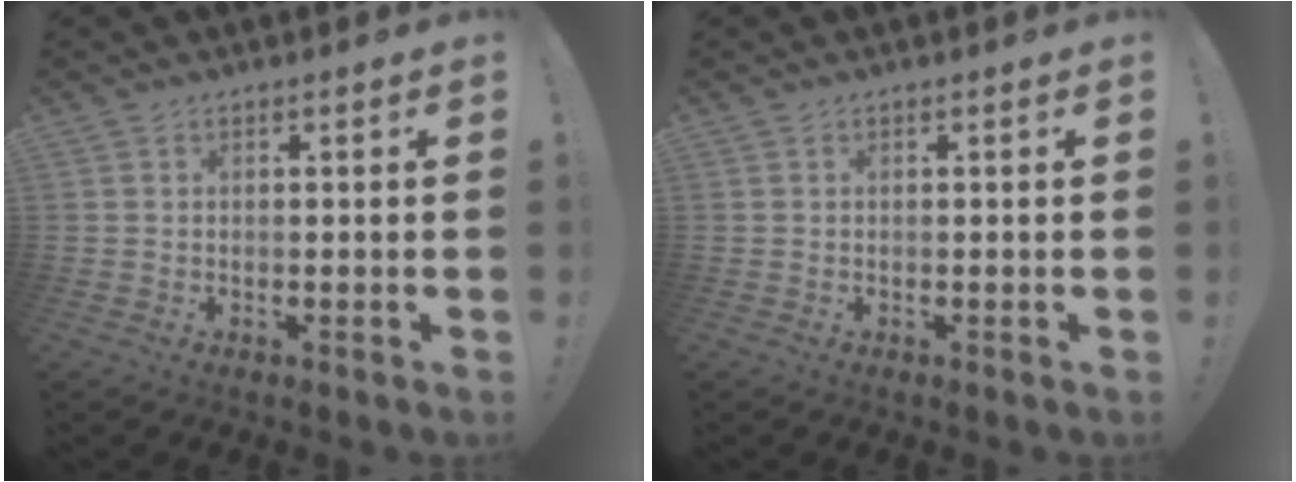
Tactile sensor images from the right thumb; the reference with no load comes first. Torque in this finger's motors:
{"motor_torque": [0.00, 0.00, 0.00, 0.00, 0.00]}